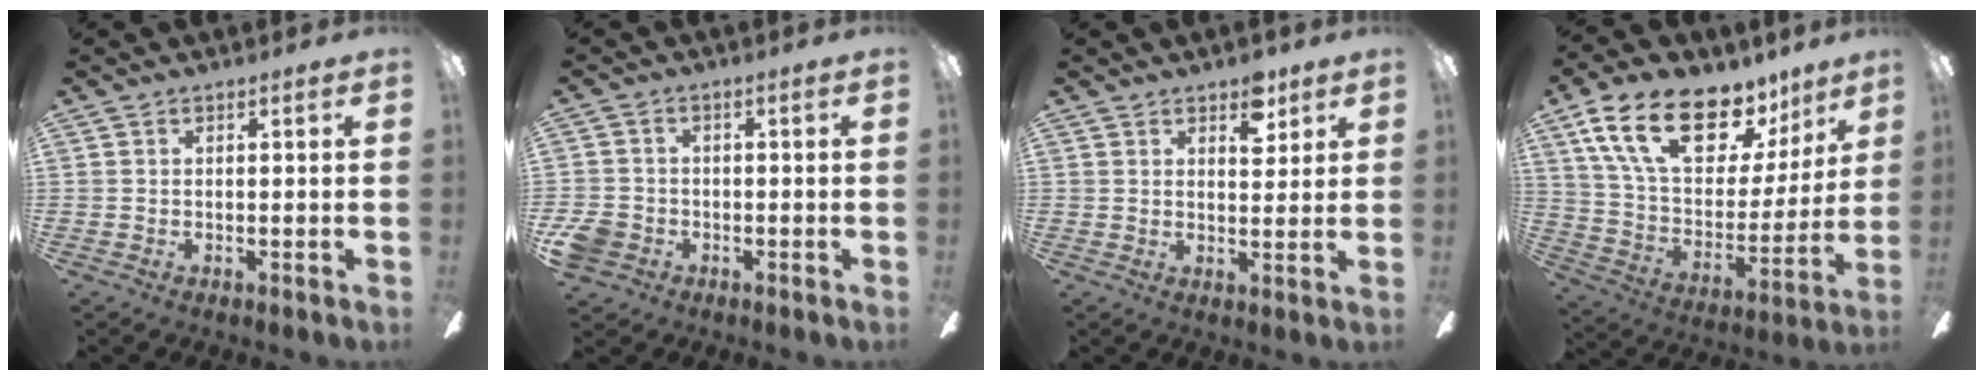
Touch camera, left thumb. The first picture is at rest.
{"total": 5.4, "force": [-2.3, 4.3, 2.2], "torque": [-0.060, 0.014, -0.046]}
{"total": 5.6, "force": [3.8, 2.9, 2.9], "torque": [-0.025, -0.014, 0.063]}
{"total": 22.6, "force": [14.5, 11.1, 13.3], "torque": [-0.234, -0.077, 0.258]}